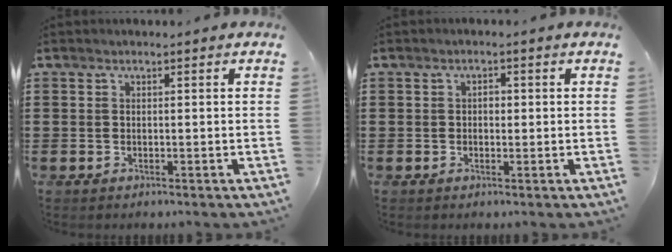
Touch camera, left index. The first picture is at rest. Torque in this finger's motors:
{"motor_torque": [0.00, 0.00, 0.00, 0.02]}